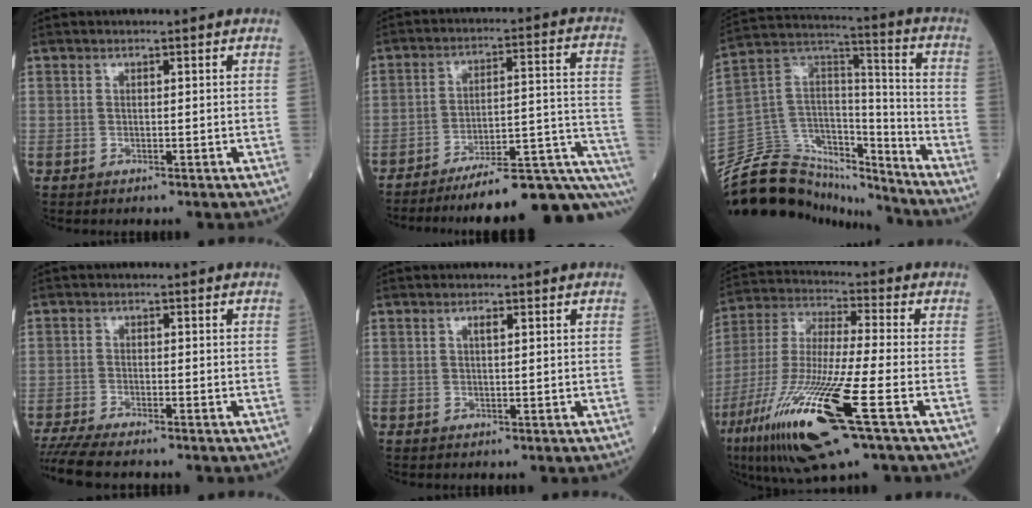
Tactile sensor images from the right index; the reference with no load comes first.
{"total": 22.4, "force": [-18.3, 1.6, 12.9], "torque": [-0.096, 0.028, -0.257]}
{"total": 24.2, "force": [-22.4, 6.5, 6.6], "torque": [-0.162, 0.039, -0.373]}
{"total": 7.8, "force": [-6.8, 0.7, 3.7], "torque": [-0.067, -0.018, -0.116]}
{"total": 1.0, "force": [0.4, 0.2, 0.9], "torque": [-0.019, 0.001, 0.006]}
{"total": 20.3, "force": [-9.4, 1.7, 18.0], "torque": [-0.392, -0.047, -0.174]}